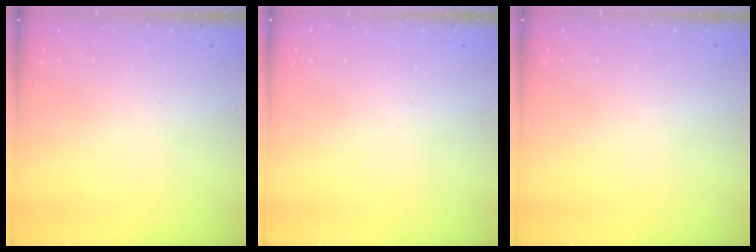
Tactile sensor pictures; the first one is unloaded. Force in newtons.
{"total": 0.0}
{"total": 0.0}